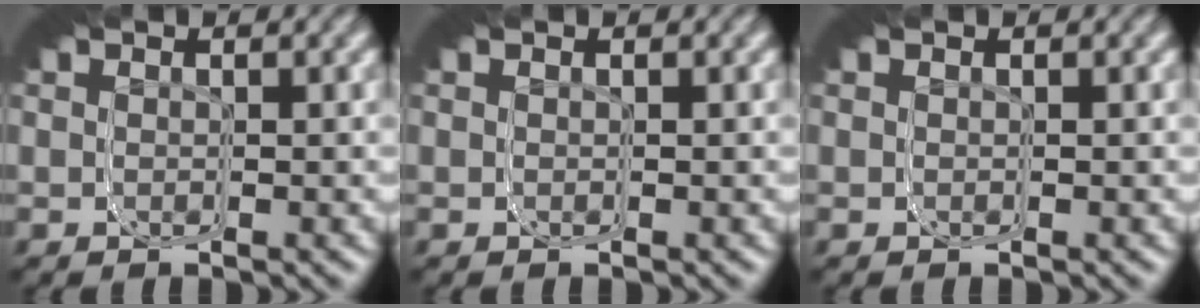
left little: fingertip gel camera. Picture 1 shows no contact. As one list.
[{"total": 0.0}, {"total": 0.0}]